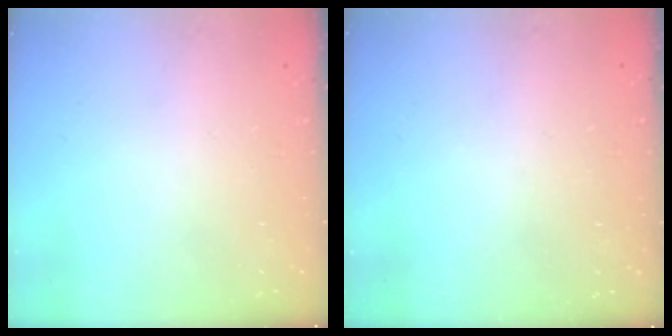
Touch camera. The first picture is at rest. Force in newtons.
{"total": 3.9, "press": 3.9, "slide": 0.2}